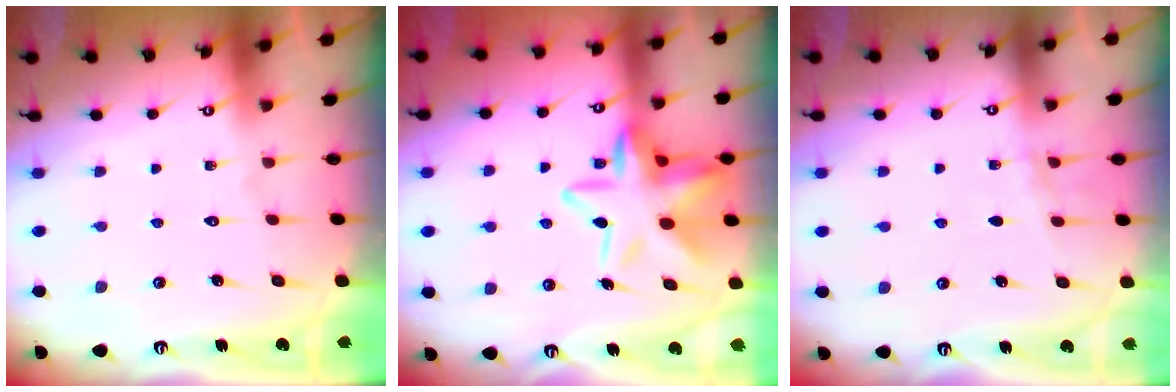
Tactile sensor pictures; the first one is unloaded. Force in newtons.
{"total": 15.0, "press": 14.9, "slide": 1.8}
{"total": 4.0, "press": 3.8, "slide": 1.4}